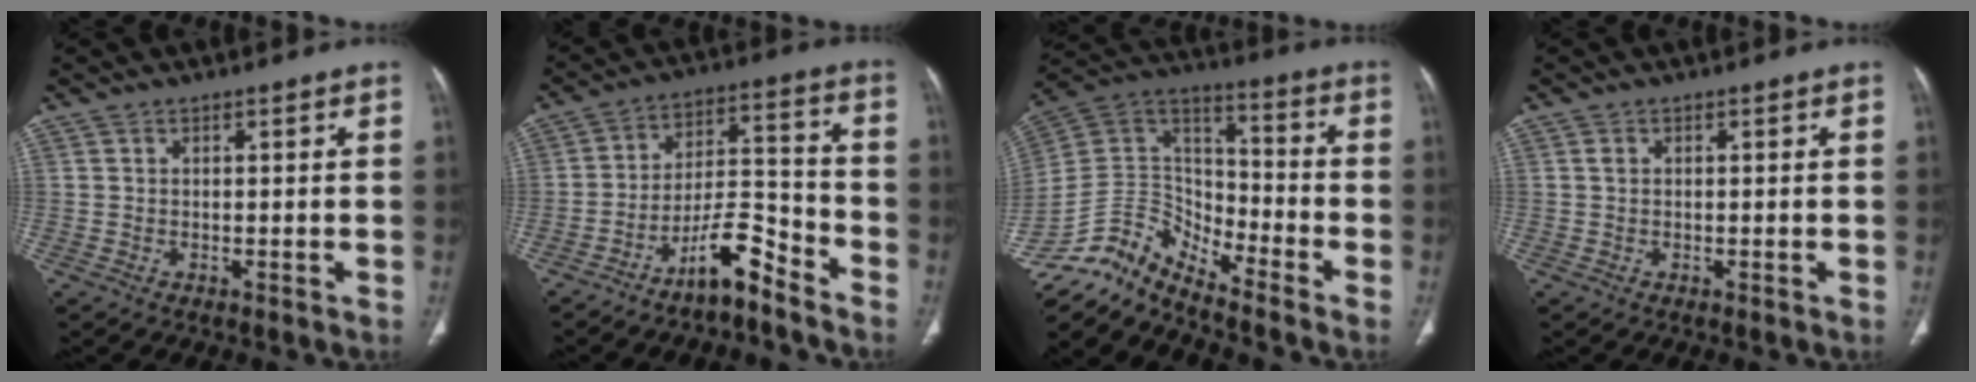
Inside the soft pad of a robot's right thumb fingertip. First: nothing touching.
{"total": 9.8, "force": [-7.4, 2.8, 5.8], "torque": [-0.096, 0.080, -0.134]}
{"total": 13.6, "force": [-12.9, 2.8, 3.4], "torque": [-0.059, 0.095, -0.261]}
{"total": 0.9, "force": [0.2, 0.7, 0.5], "torque": [-0.009, 0.002, 0.004]}